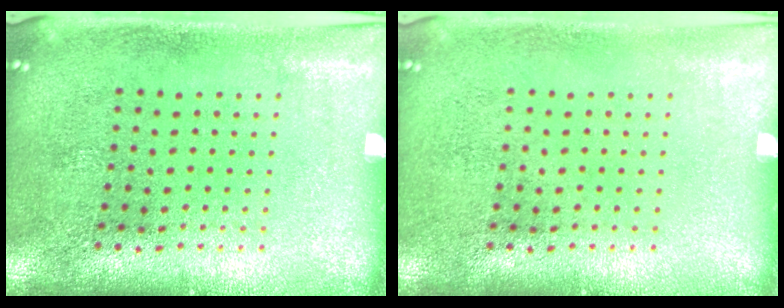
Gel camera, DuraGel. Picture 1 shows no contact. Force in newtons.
{"total": 0.0}